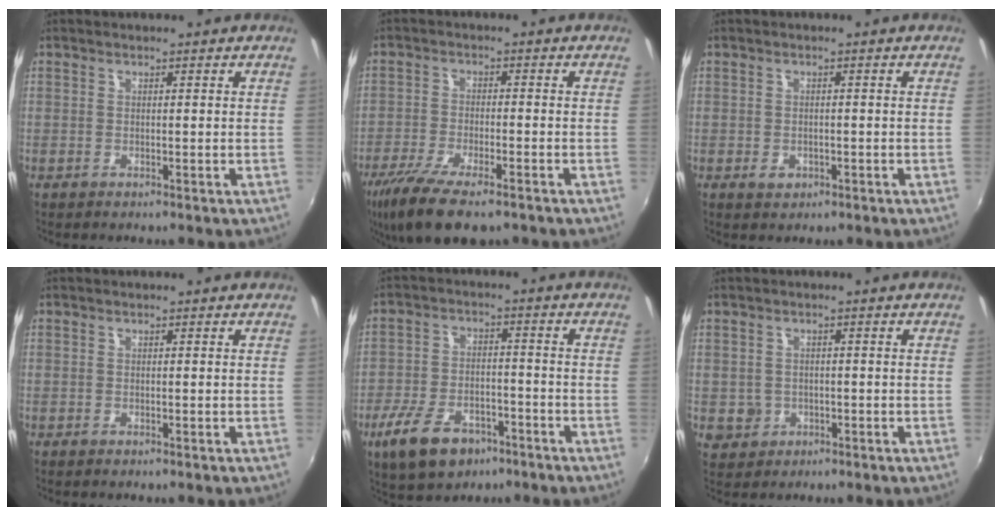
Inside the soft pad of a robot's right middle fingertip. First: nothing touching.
{"total": 12.6, "force": [-8.8, 3.8, 8.2], "torque": [-0.185, -0.042, -0.159]}
{"total": 2.1, "force": [-0.9, 1.6, 1.0], "torque": [-0.017, -0.002, -0.012]}
{"total": 0.0}
{"total": 12.2, "force": [-7.4, 6.6, 7.1], "torque": [-0.165, -0.011, -0.124]}
{"total": 4.1, "force": [-0.7, 3.8, 1.1], "torque": [-0.029, 0.000, -0.004]}